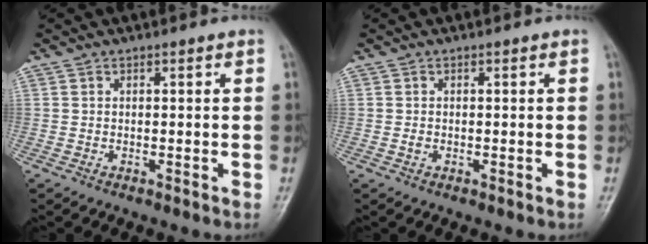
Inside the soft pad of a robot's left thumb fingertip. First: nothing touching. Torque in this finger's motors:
{"motor_torque": [-0.55, 0.39, 0.03, -0.01, -0.02]}